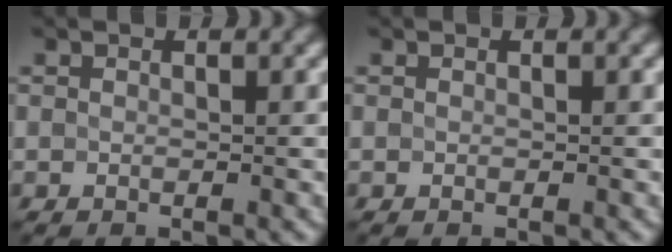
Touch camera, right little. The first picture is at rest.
{"total": 0.0}